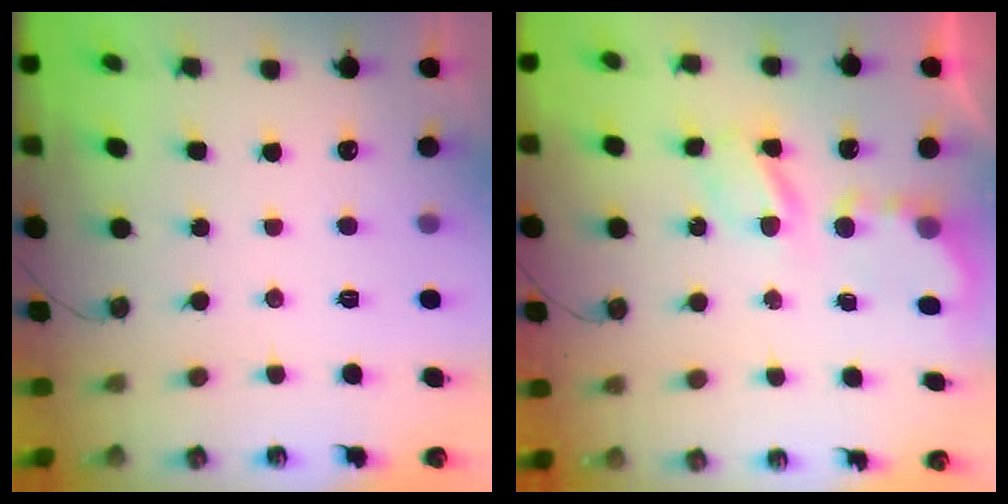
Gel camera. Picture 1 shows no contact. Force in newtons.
{"total": 5.8, "press": 5.8, "slide": 0.3}